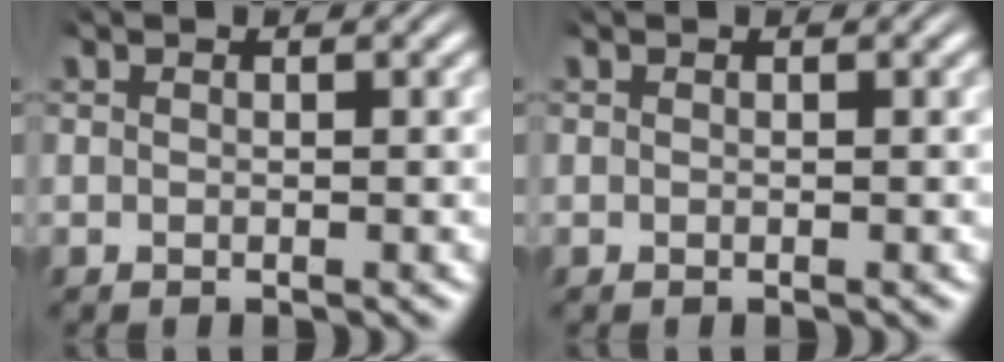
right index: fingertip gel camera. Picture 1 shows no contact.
{"total": 0.0}